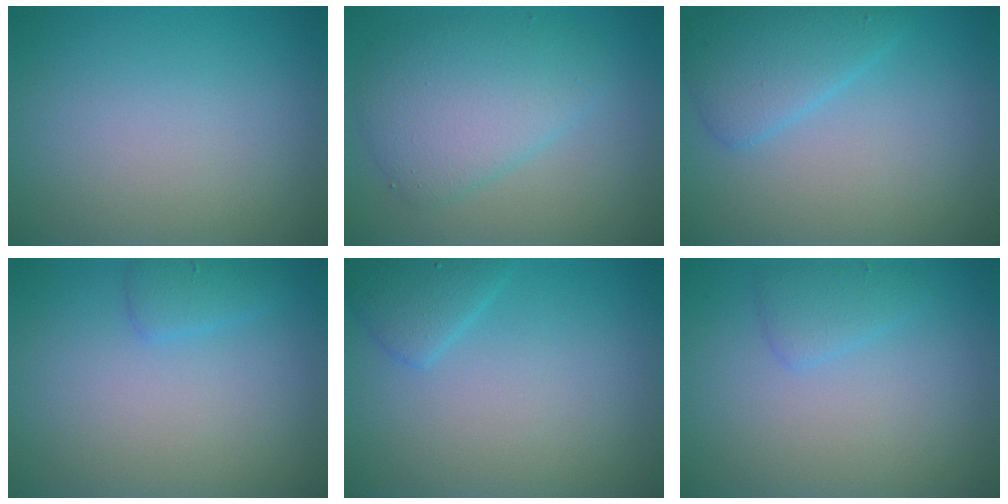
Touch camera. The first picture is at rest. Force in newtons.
{"total": 5.1, "press": 5.1, "slide": 0.2}
{"total": 3.4, "press": 3.4, "slide": 0.2}
{"total": 1.4, "press": 1.4, "slide": 0.2}
{"total": 2.1, "press": 2.1, "slide": 0.2}
{"total": 1.6, "press": 1.6, "slide": 0.1}